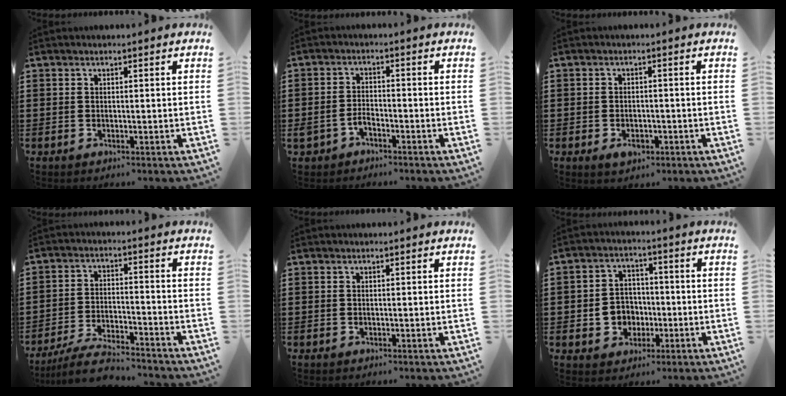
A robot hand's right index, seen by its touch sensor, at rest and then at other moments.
{"total": 2.3, "force": [-1.7, 1.3, 0.9], "torque": [-0.020, 0.003, -0.034]}
{"total": 2.3, "force": [-1.1, 1.4, 1.5], "torque": [-0.030, -0.001, -0.020]}
{"total": 6.2, "force": [-5.9, 0.4, 1.9], "torque": [-0.048, -0.002, -0.117]}
{"total": 0.0}
{"total": 5.0, "force": [-1.3, 4.6, 1.5], "torque": [-0.033, 0.010, -0.027]}